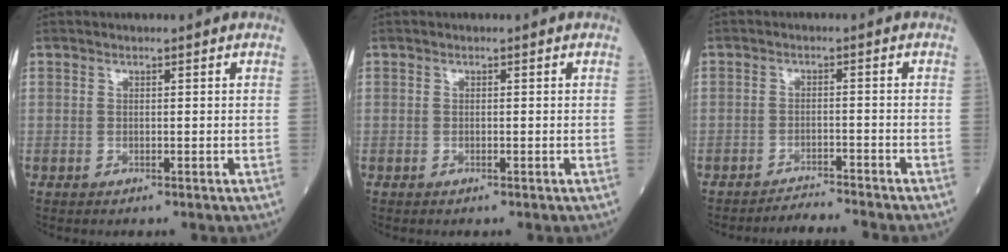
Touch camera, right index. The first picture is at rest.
{"total": 0.0}
{"total": 3.8, "force": [-3.5, -1.5, -0.3], "torque": [0.007, -0.013, -0.057]}